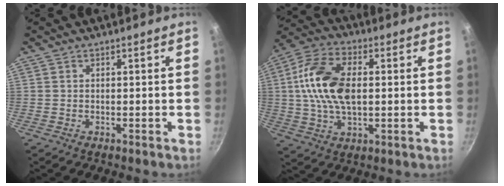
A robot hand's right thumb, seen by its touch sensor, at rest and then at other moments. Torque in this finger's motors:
{"motor_torque": [-0.50, 0.79, 1.80, 0.21, 0.31]}